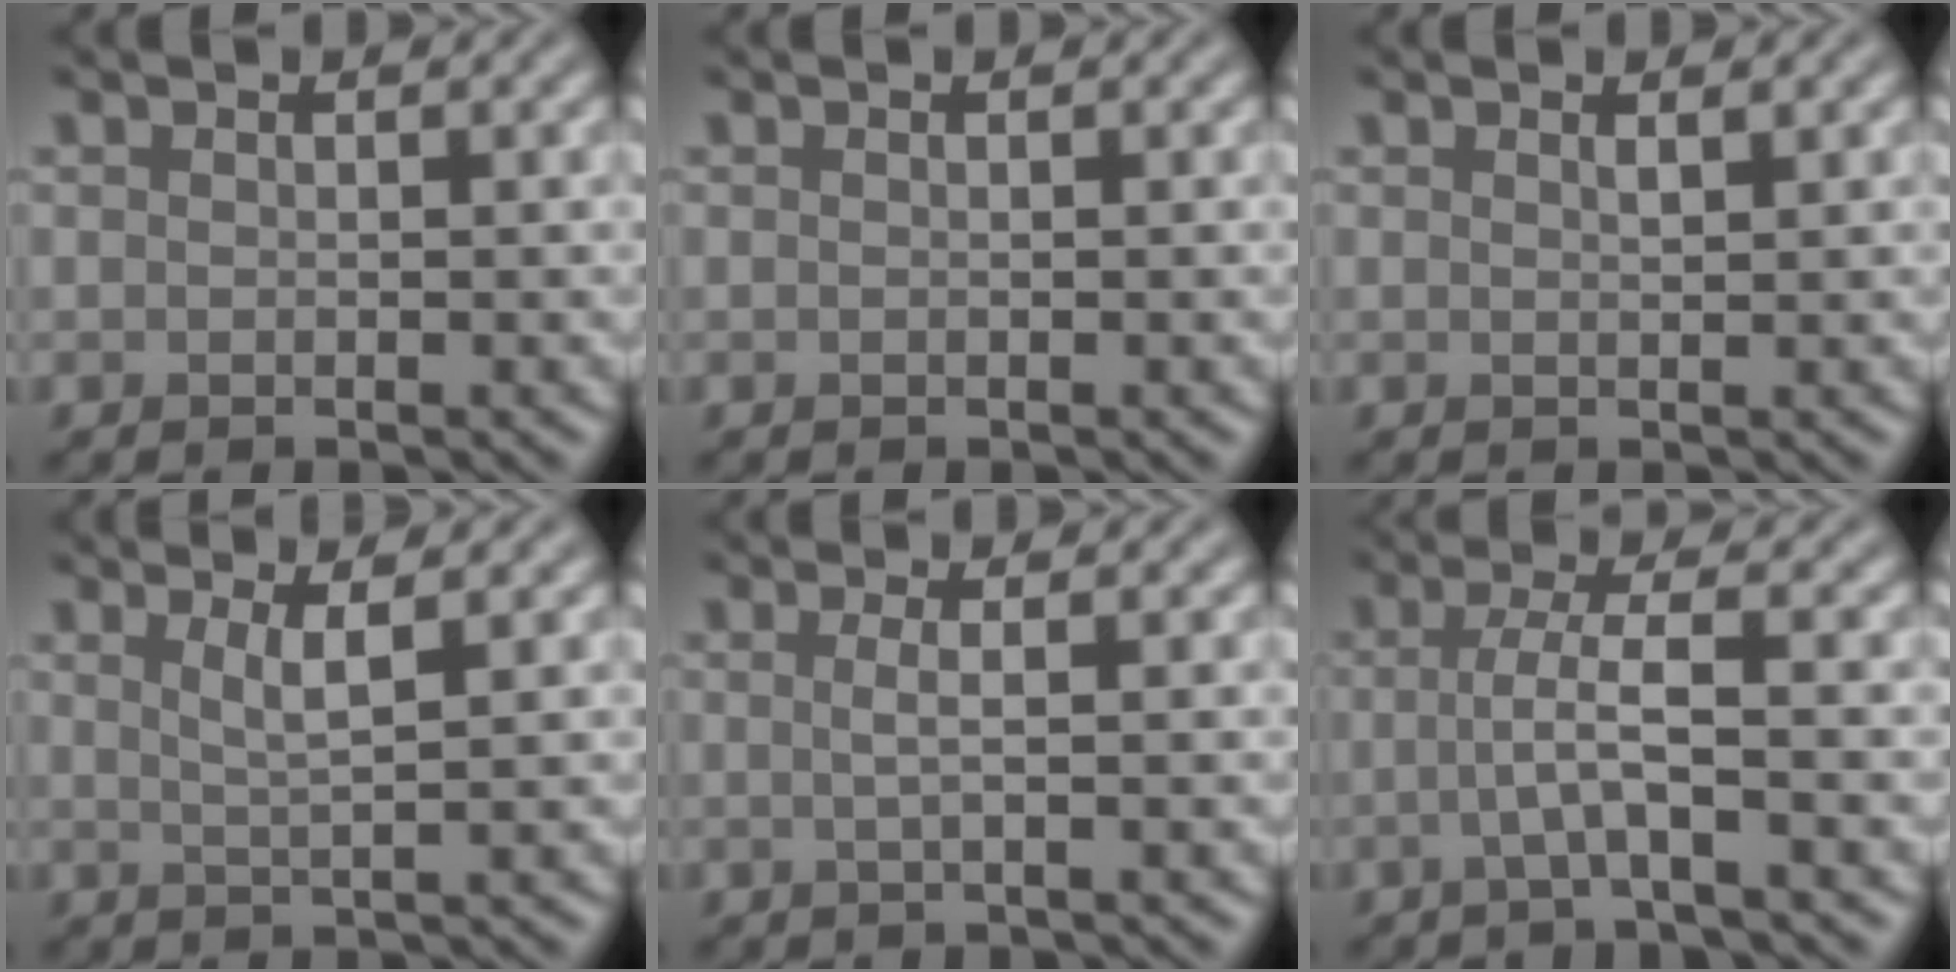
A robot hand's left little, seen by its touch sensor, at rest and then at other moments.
{"total": 0.0}
{"total": 0.7, "force": [0.5, 0.1, 0.4], "torque": [-0.004, -0.001, 0.008]}
{"total": 2.3, "force": [0.9, 0.5, 2.1], "torque": [-0.032, 0.000, 0.013]}
{"total": 1.7, "force": [0.1, 0.6, 1.6], "torque": [-0.026, 0.002, -0.006]}
{"total": 3.3, "force": [-0.5, 0.5, 3.2], "torque": [-0.059, 0.002, -0.015]}